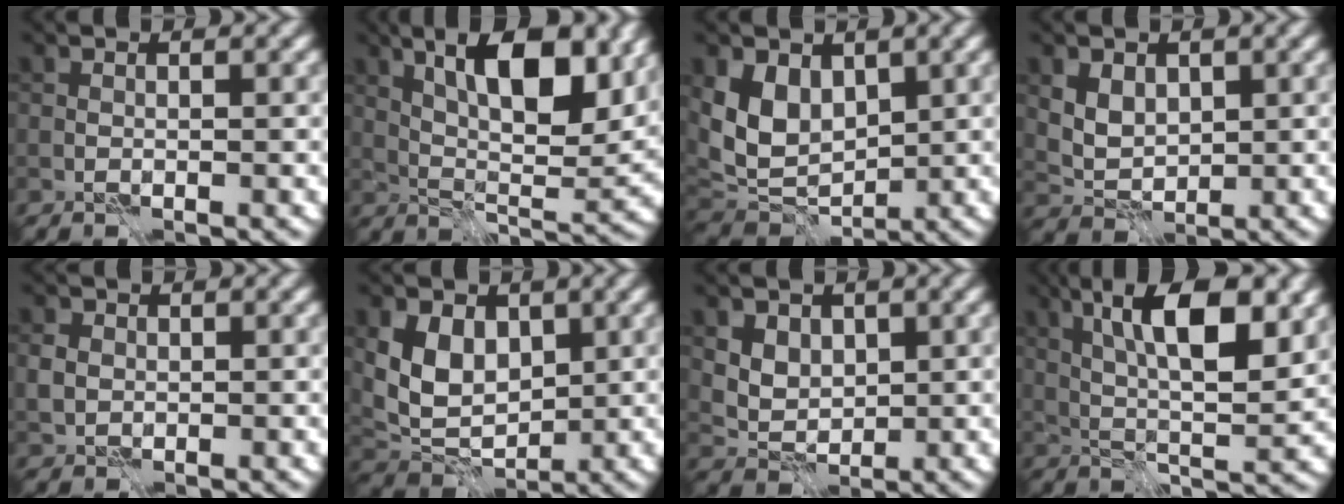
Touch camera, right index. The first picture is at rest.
{"total": 10.2, "force": [4.2, 4.0, 8.4], "torque": [-0.132, 0.001, 0.072]}
{"total": 5.9, "force": [1.8, 4.2, 3.7], "torque": [-0.074, -0.014, 0.034]}
{"total": 3.1, "force": [1.0, 2.4, 1.8], "torque": [-0.032, -0.008, 0.020]}
{"total": 1.9, "force": [0.2, 1.6, 0.9], "torque": [-0.019, -0.001, 0.001]}
{"total": 5.7, "force": [1.5, 4.1, 3.7], "torque": [-0.073, -0.007, 0.030]}
{"total": 5.0, "force": [2.1, 3.8, 2.5], "torque": [-0.050, 0.003, 0.041]}
{"total": 9.7, "force": [3.6, 3.0, 8.5], "torque": [-0.141, 0.003, 0.061]}